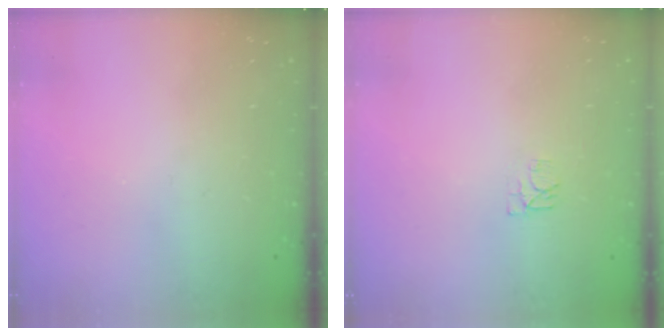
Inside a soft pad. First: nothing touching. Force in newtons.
{"total": 4.4, "press": 4.4, "slide": 0.7}